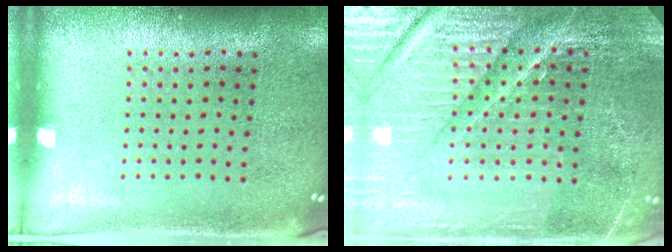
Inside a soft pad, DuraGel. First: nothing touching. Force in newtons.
{"total": 5.1, "press": 4.8, "slide": 1.8}